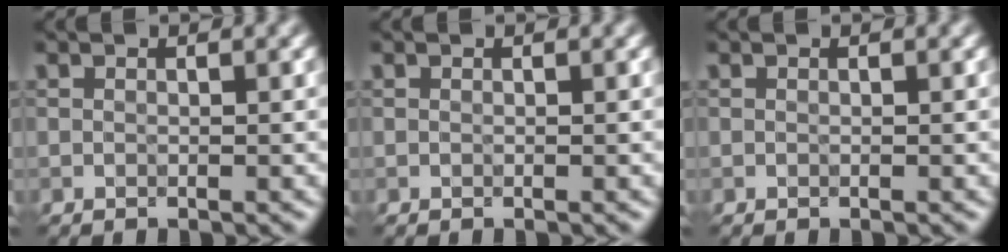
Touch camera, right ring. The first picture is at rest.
{"total": 0.0}
{"total": 0.0}